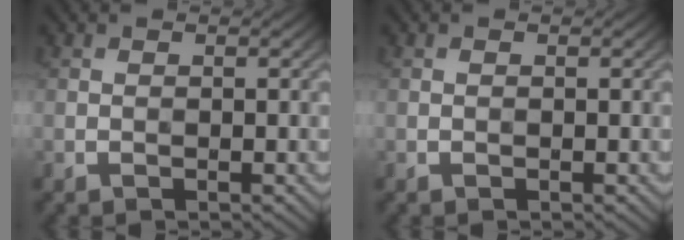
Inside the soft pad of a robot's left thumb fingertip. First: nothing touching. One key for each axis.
{"total": 0.0}